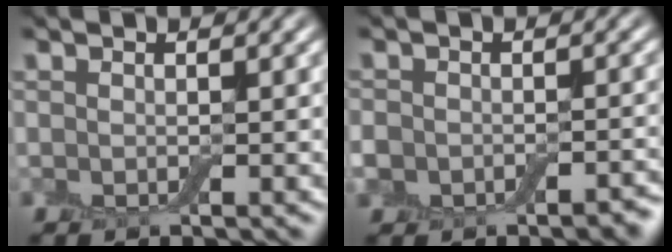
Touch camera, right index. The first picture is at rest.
{"total": 3.9, "force": [-2.2, 2.8, 1.7], "torque": [-0.019, -0.002, -0.039]}